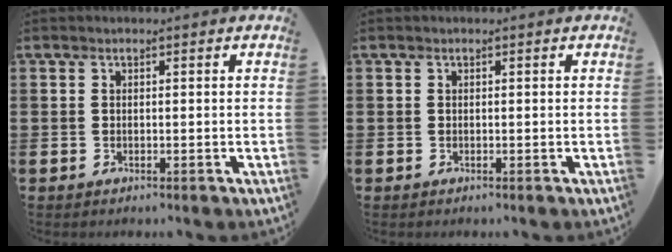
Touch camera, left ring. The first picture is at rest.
{"total": 0.0}